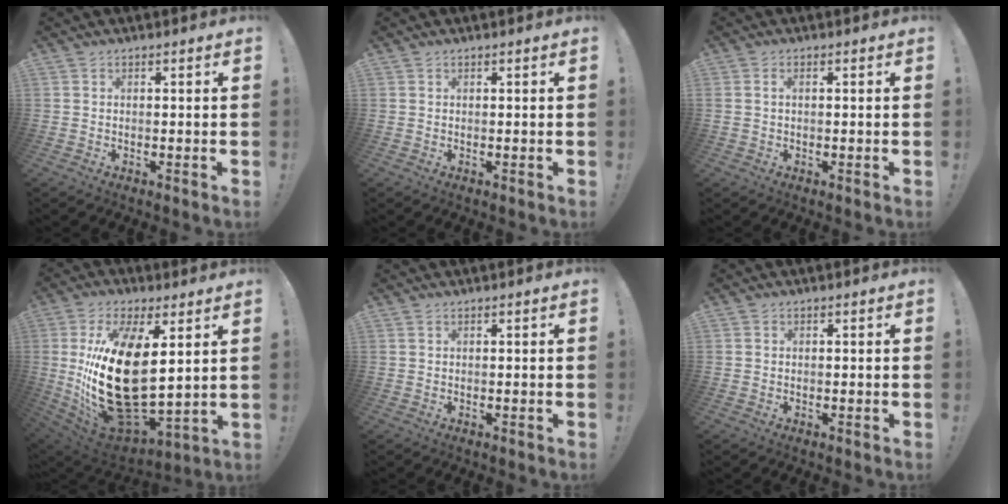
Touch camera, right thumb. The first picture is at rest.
{"total": 0.0}
{"total": 1.2, "force": [0.2, 0.4, 1.1], "torque": [-0.029, 0.005, 0.005]}
{"total": 26.4, "force": [4.5, 13.0, 22.5], "torque": [-0.454, -0.049, 0.096]}
{"total": 0.5, "force": [0.4, 0.2, 0.2], "torque": [0.004, -0.002, 0.006]}
{"total": 0.6, "force": [0.3, 0.5, -0.1], "torque": [-0.002, 0.005, 0.006]}